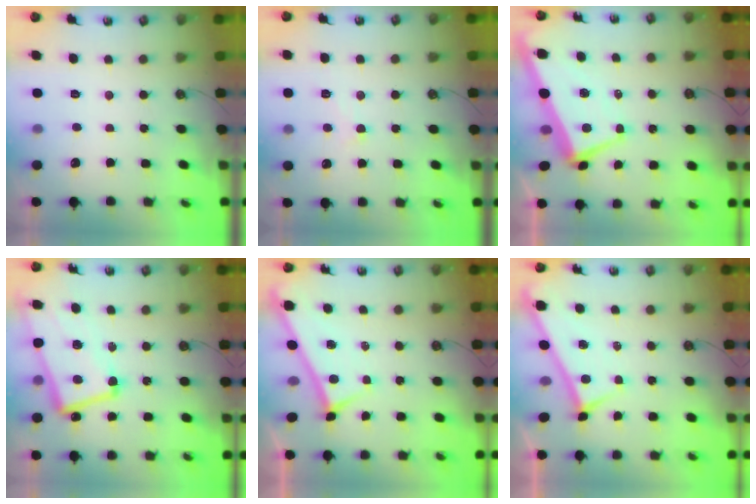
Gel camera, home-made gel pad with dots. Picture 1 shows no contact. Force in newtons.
{"total": 1.7, "press": 1.6, "slide": 0.7}
{"total": 1.9, "press": 1.7, "slide": 1.0}
{"total": 8.9, "press": 8.7, "slide": 2.2}
{"total": 0.0}
{"total": 0.0}